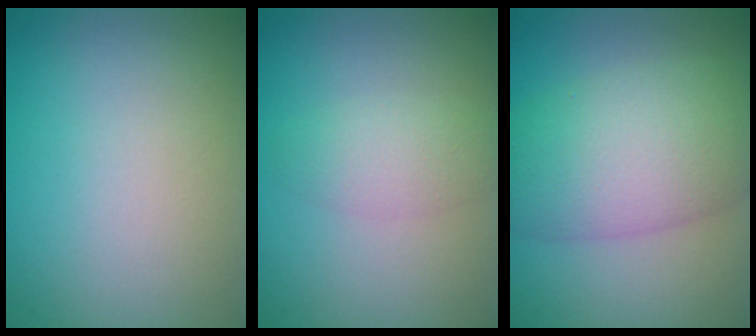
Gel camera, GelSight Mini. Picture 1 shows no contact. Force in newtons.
{"total": 2.3, "press": 2.3, "slide": 0.1}
{"total": 8.2, "press": 8.2, "slide": 0.5}